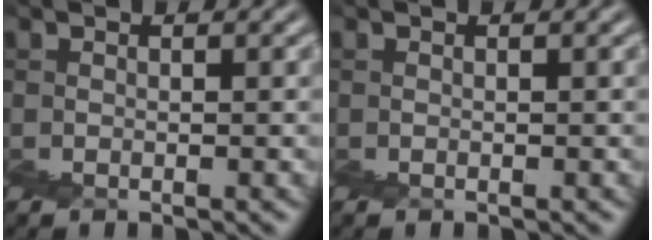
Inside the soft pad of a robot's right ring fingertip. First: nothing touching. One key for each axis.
{"total": 0.0}